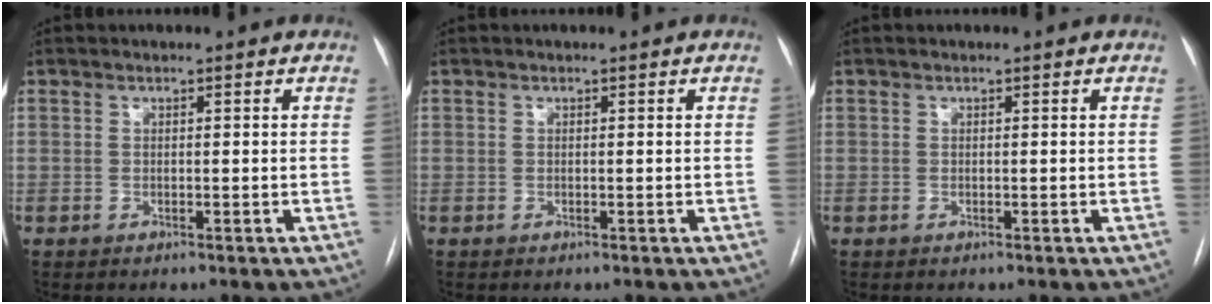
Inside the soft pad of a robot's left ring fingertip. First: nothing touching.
{"total": 0.0}
{"total": 0.0}